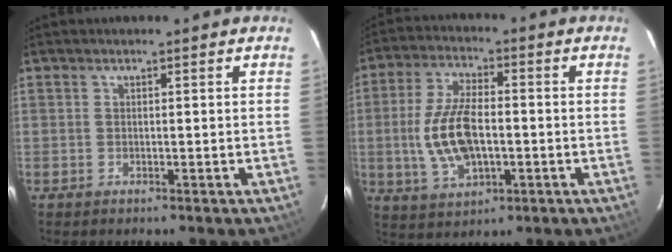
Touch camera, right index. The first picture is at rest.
{"total": 12.3, "force": [-1.6, 6.2, 10.5], "torque": [-0.218, 0.001, -0.023]}